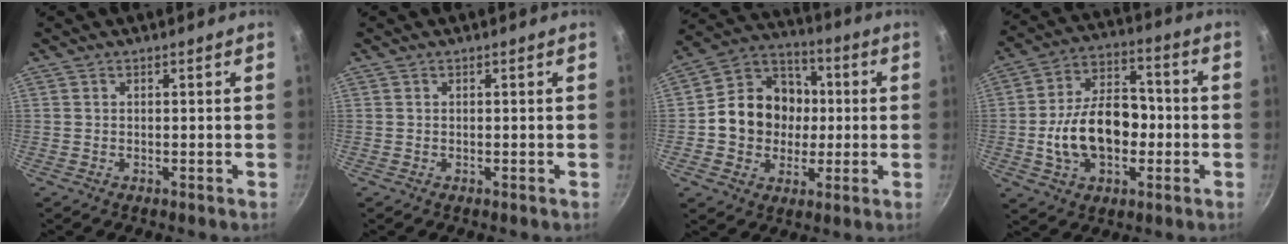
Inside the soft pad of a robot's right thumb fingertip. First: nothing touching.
{"total": 0.0}
{"total": 15.3, "force": [-0.3, 13.3, 7.6], "torque": [-0.092, 0.028, -0.015]}
{"total": 16.6, "force": [-2.5, 10.8, 12.4], "torque": [-0.176, 0.041, -0.047]}